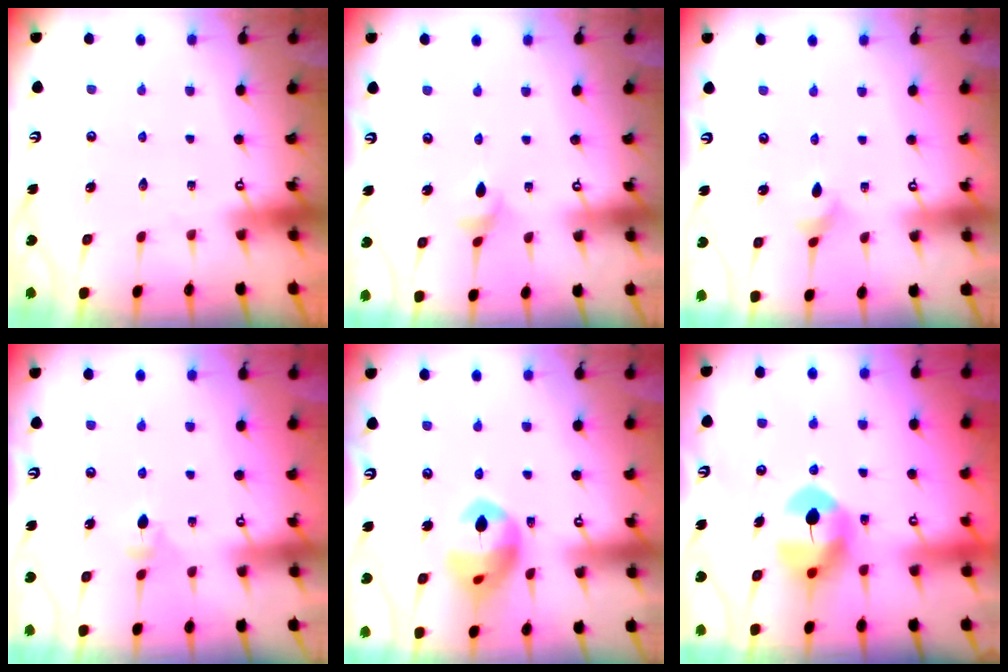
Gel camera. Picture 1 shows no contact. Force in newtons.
{"total": 2.8, "press": 2.8, "slide": 0.4}
{"total": 2.9, "press": 2.8, "slide": 0.6}
{"total": 3.9, "press": 3.9, "slide": 0.7}
{"total": 13.3, "press": 13.2, "slide": 1.3}
{"total": 7.4, "press": 7.3, "slide": 1.1}